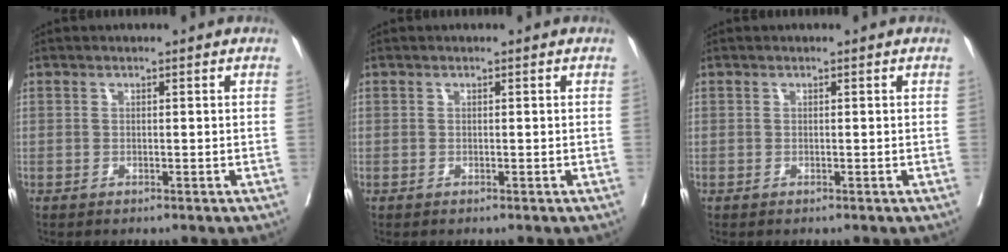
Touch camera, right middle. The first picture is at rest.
{"total": 0.0}
{"total": 0.0}